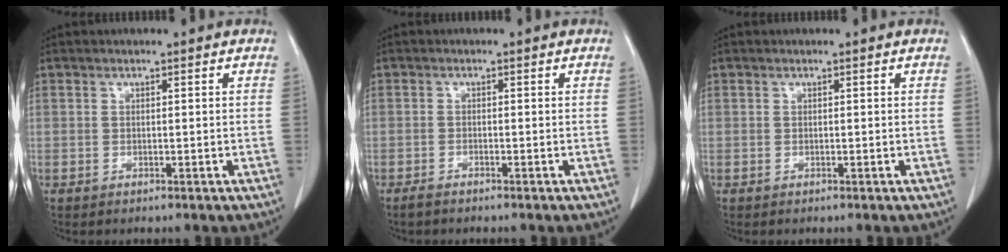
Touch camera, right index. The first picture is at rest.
{"total": 1.1, "force": [-1.0, 0.2, 0.4], "torque": [-0.013, -0.002, -0.019]}
{"total": 0.0}